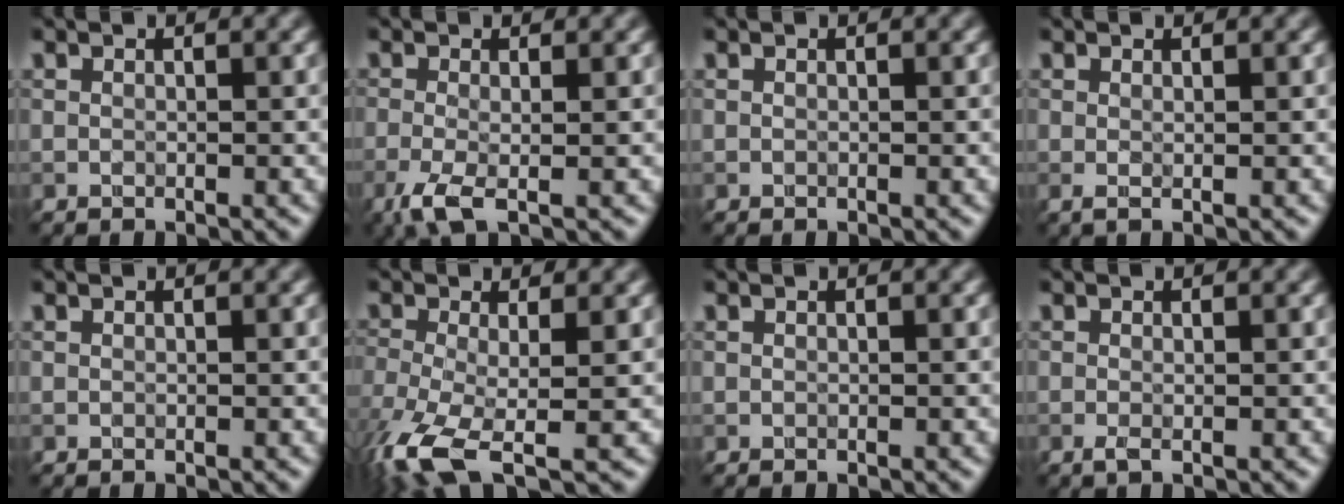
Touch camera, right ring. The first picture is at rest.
{"total": 3.1, "force": [-1.2, 0.9, 2.8], "torque": [-0.063, -0.006, -0.028]}
{"total": 0.0}
{"total": 0.8, "force": [0.3, 0.3, 0.7], "torque": [-0.008, 0.000, 0.003]}
{"total": 0.0}
{"total": 7.3, "force": [-4.0, 2.4, 5.6], "torque": [-0.132, -0.019, -0.087]}
{"total": 0.0}
{"total": 0.7, "force": [-0.2, 0.2, 0.7], "torque": [-0.014, -0.004, -0.004]}